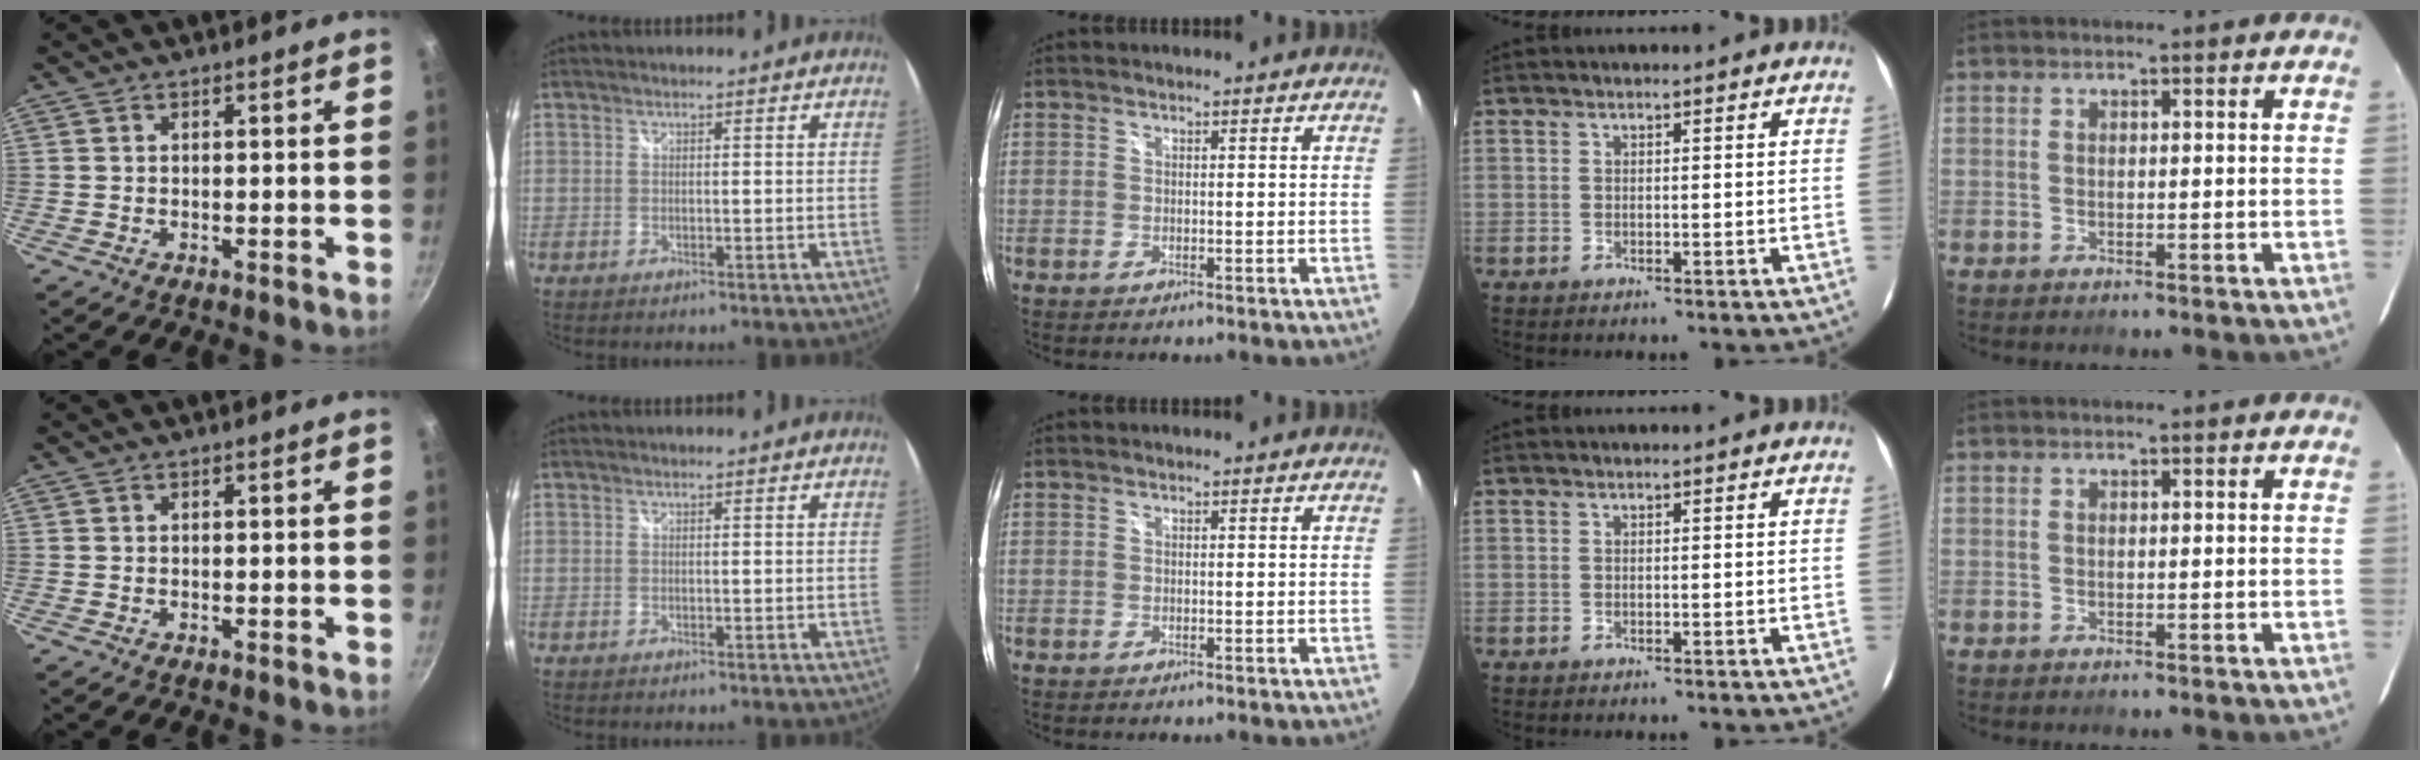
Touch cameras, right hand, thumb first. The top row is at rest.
{}